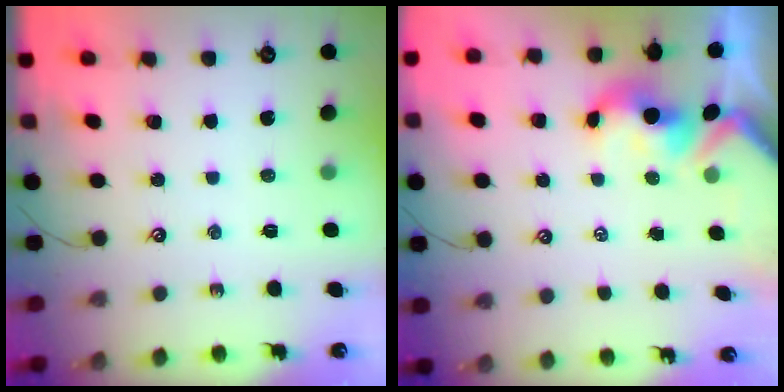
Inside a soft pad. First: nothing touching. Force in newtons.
{"total": 2.0, "press": 1.9, "slide": 0.7}